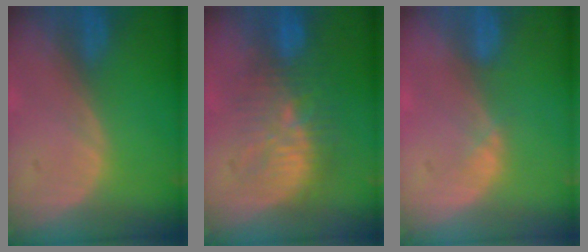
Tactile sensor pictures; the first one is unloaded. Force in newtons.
{"total": 9.2, "press": 8.9, "slide": 2.1}
{"total": 1.4, "press": 1.2, "slide": 0.7}